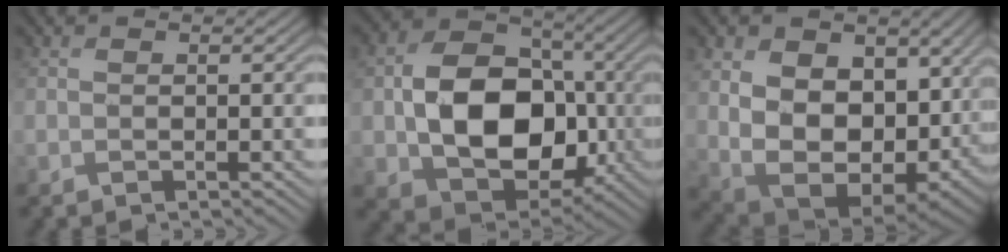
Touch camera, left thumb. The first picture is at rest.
{"total": 13.3, "force": [-1.4, 10.0, 8.6], "torque": [-0.145, -0.010, -0.022]}
{"total": 15.2, "force": [1.3, 10.3, 11.1], "torque": [-0.226, -0.038, 0.044]}